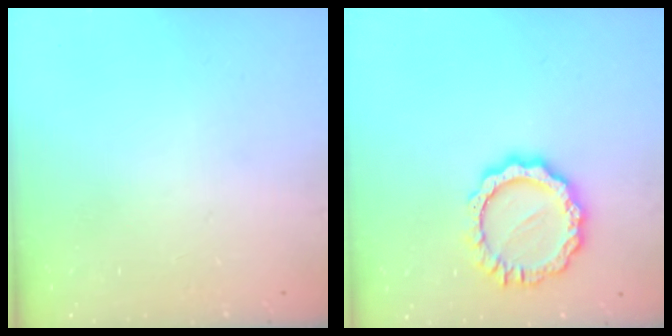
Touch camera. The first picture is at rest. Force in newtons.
{"total": 11.8, "press": 11.7, "slide": 0.9}